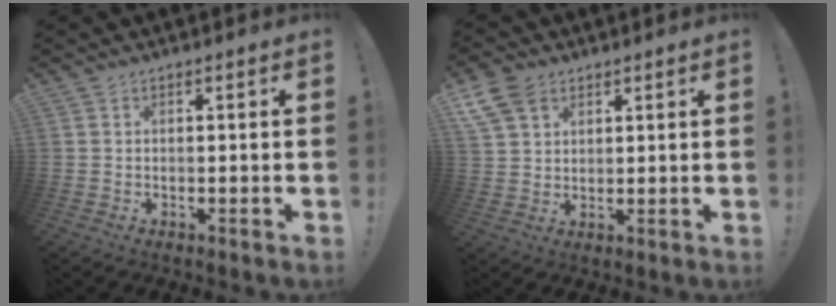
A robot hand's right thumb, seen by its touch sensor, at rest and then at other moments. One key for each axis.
{"total": 9.0, "fx": 5.1, "fy": 6.0, "fz": 4.4, "tx": -0.092, "ty": -0.011, "tz": 0.102}